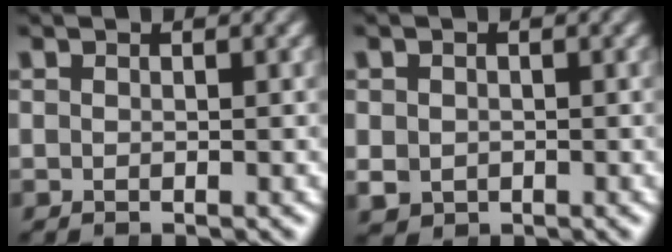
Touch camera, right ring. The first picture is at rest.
{"total": 2.5, "force": [-0.5, 2.2, 0.9], "torque": [-0.025, -0.020, 0.007]}